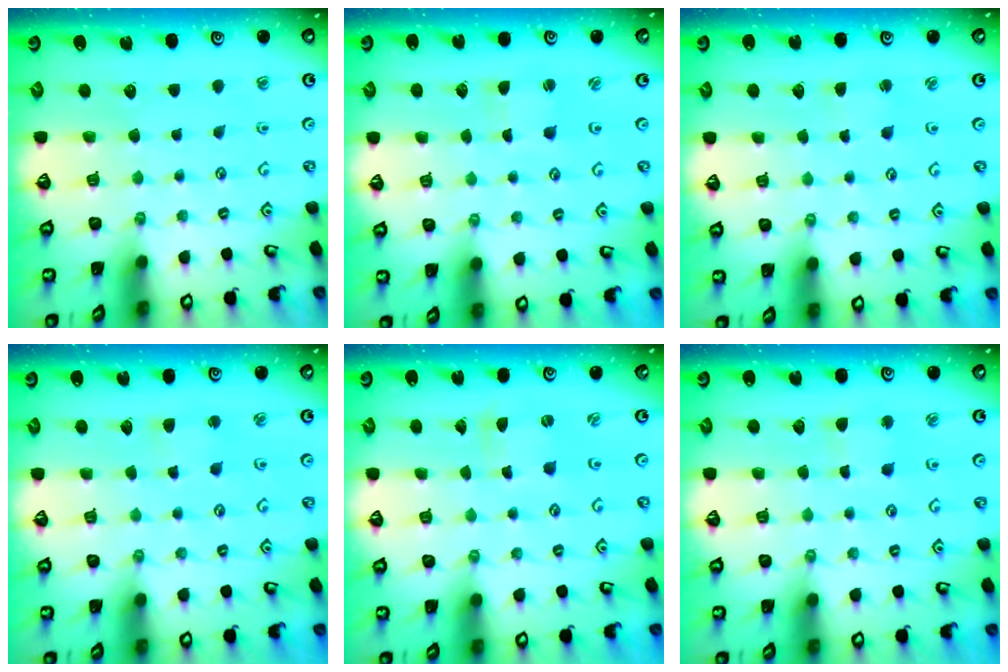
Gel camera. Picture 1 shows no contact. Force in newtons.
{"total": 0.7, "press": 0.7, "slide": 0.1}
{"total": 1.6, "press": 1.6, "slide": 0.2}
{"total": 2.9, "press": 2.9, "slide": 0.4}
{"total": 0.7, "press": 0.6, "slide": 0.3}
{"total": 2.7, "press": 2.6, "slide": 0.3}